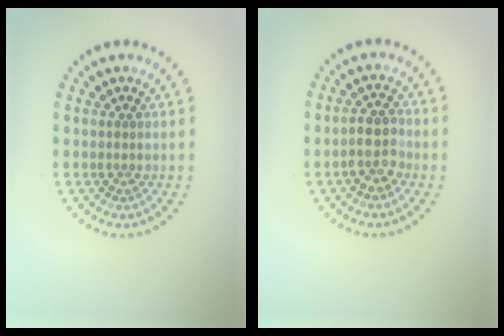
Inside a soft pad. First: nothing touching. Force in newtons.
{"total": 2.6, "press": 2.4, "slide": 0.9}